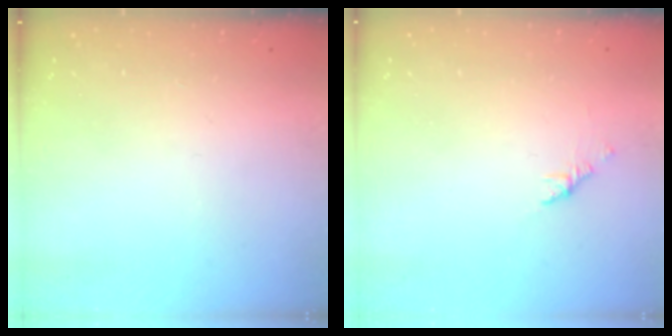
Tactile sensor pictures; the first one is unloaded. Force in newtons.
{"total": 1.1, "press": 1.0, "slide": 0.5}